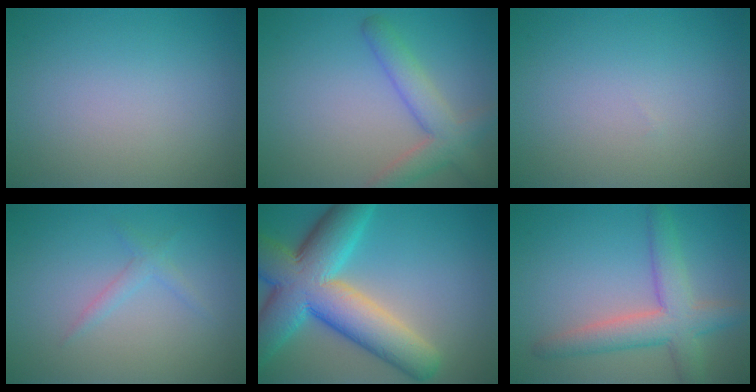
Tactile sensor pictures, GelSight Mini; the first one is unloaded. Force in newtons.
{"total": 4.1, "press": 4.1, "slide": 0.3}
{"total": 0.0}
{"total": 1.3, "press": 1.2, "slide": 0.1}
{"total": 11.8, "press": 11.8, "slide": 0.5}
{"total": 5.2, "press": 5.2, "slide": 0.2}